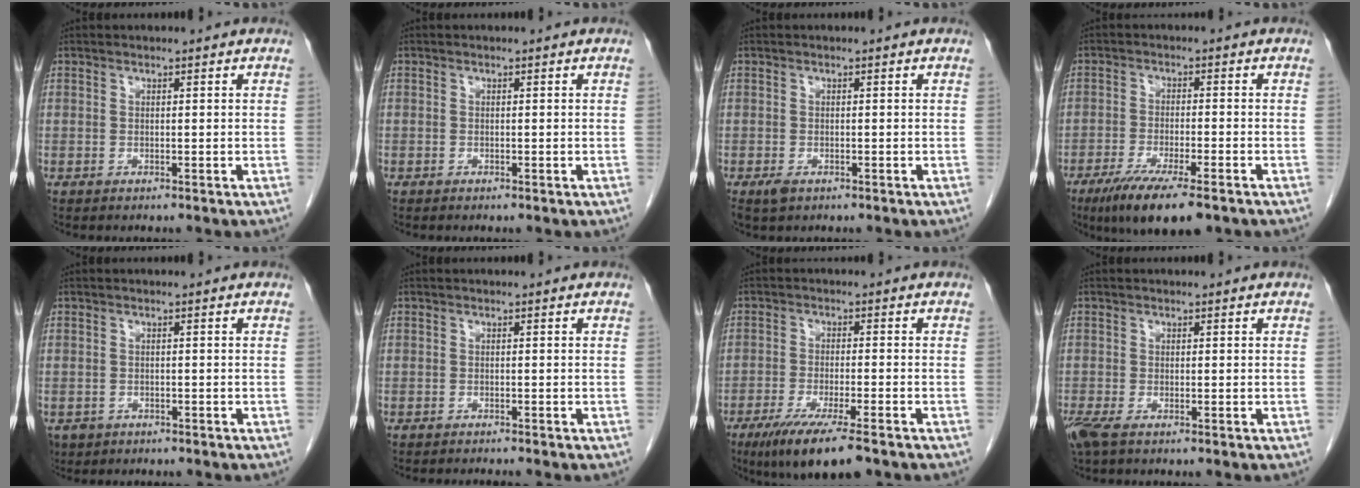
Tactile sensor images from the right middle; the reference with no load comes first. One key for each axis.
{"total": 0.0}
{"total": 1.6, "fx": -0.9, "fy": 0.9, "fz": 1.0, "tx": -0.022, "ty": -0.001, "tz": -0.009}
{"total": 10.2, "fx": -6.9, "fy": 1.5, "fz": 7.3, "tx": -0.122, "ty": -0.023, "tz": -0.108}
{"total": 3.2, "fx": -2.0, "fy": 2.4, "fz": 0.6, "tx": -0.013, "ty": 0.000, "tz": -0.031}
{"total": 1.2, "fx": -1.2, "fy": -0.3, "fz": 0.2, "tx": -0.003, "ty": -0.003, "tz": -0.019}
{"total": 9.8, "fx": -6.7, "fy": 0.9, "fz": 7.1, "tx": -0.121, "ty": -0.025, "tz": -0.106}
{"total": 2.8, "fx": -1.7, "fy": 0.8, "fz": 2.0, "tx": -0.051, "ty": -0.011, "tz": -0.033}